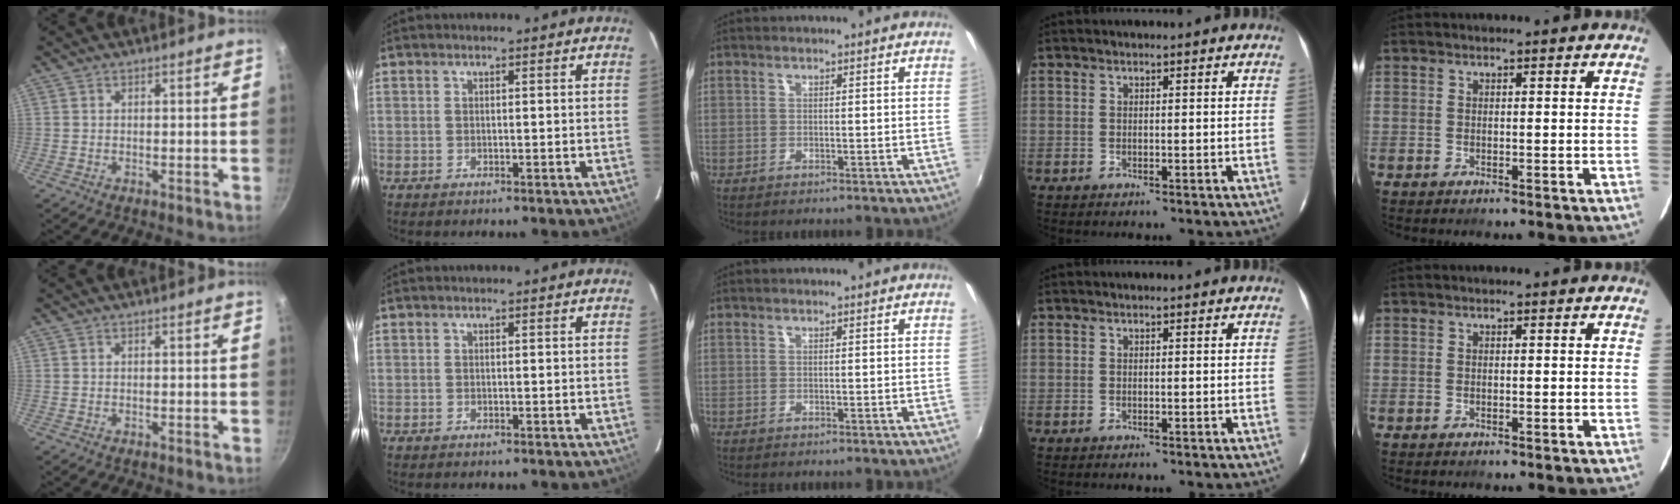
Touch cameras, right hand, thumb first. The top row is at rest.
{}